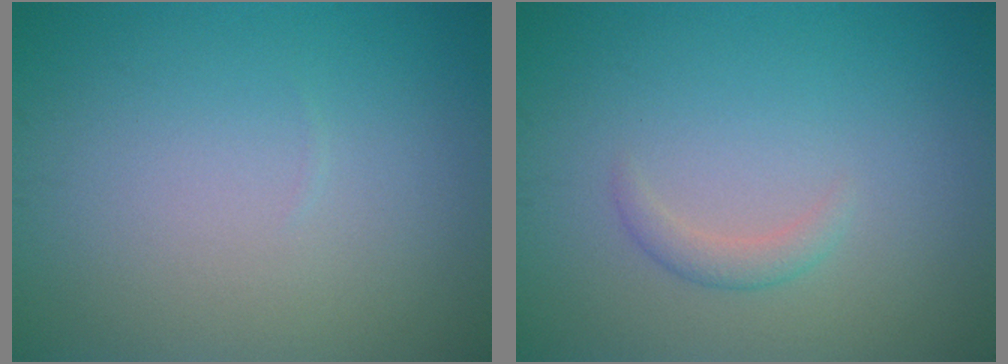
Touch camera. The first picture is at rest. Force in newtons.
{"total": 1.3, "press": 1.3, "slide": 0.1}